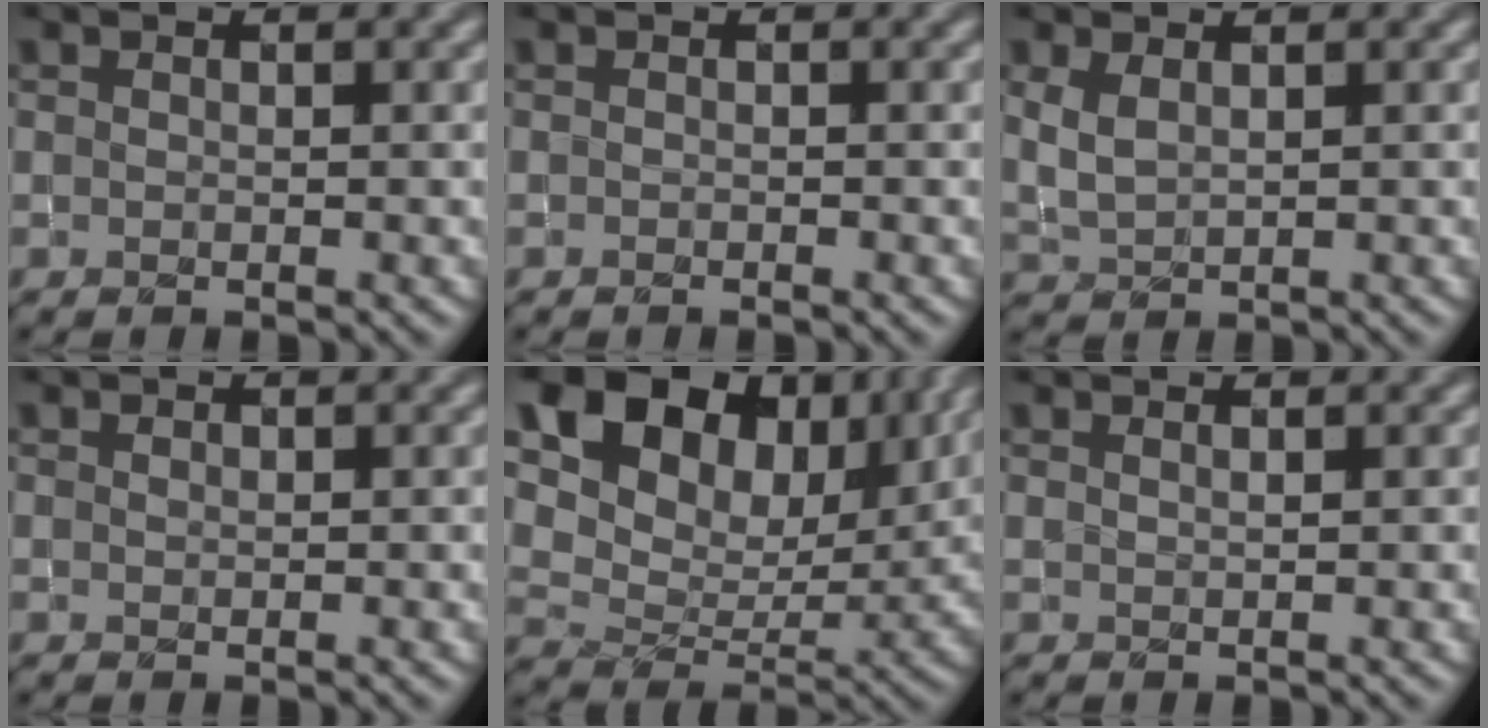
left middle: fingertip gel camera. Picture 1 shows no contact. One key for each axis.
{"total": 0.0}
{"total": 2.1, "fx": 0.9, "fy": 1.1, "fz": 1.5, "tx": -0.042, "ty": 0.000, "tz": 0.024}
{"total": 0.6, "fx": 0.3, "fy": 0.4, "fz": 0.3, "tx": -0.007, "ty": 0.001, "tz": 0.005}
{"total": 18.7, "fx": 10.2, "fy": 12.4, "fz": 9.7, "tx": -0.218, "ty": 0.052, "tz": 0.200}
{"total": 0.6, "fx": 0.6, "fy": 0.1, "fz": 0.3, "tx": -0.003, "ty": -0.001, "tz": 0.006}